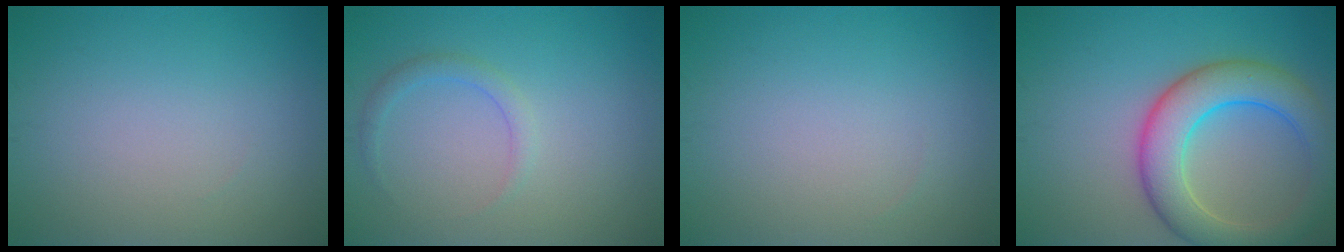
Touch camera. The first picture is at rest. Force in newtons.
{"total": 1.4, "press": 1.4, "slide": 0.2}
{"total": 0.0}
{"total": 7.2, "press": 7.2, "slide": 0.5}